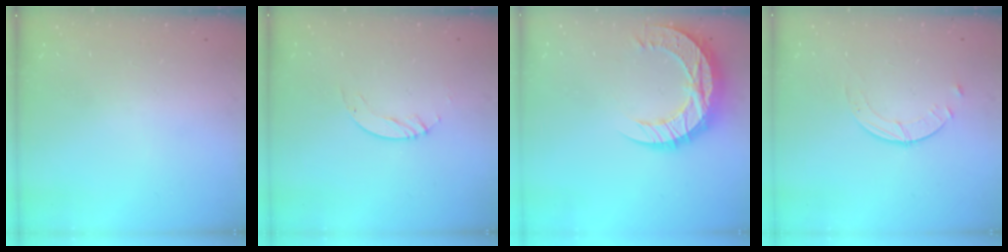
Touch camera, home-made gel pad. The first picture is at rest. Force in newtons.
{"total": 3.1, "press": 3.1, "slide": 0.3}
{"total": 19.0, "press": 18.9, "slide": 1.4}
{"total": 2.5, "press": 2.5, "slide": 0.3}